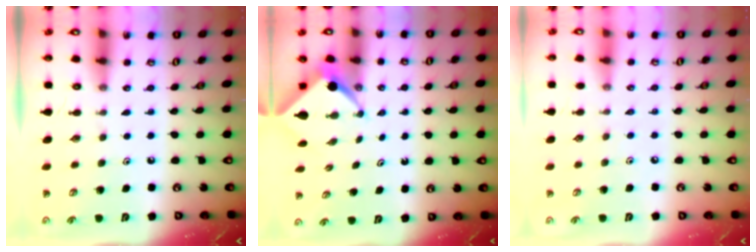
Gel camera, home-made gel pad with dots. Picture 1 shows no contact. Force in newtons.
{"total": 5.4, "press": 5.4, "slide": 0.4}
{"total": 1.5, "press": 1.5, "slide": 0.4}